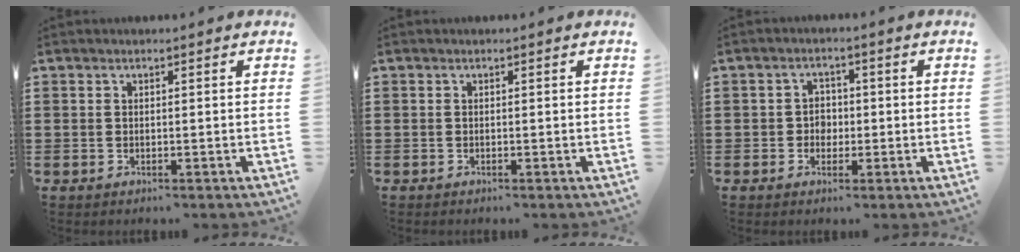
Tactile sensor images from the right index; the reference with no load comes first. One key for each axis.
{"total": 0.0}
{"total": 2.5, "fx": -0.5, "fy": 2.2, "fz": 1.0, "tx": -0.027, "ty": 0.006, "tz": -0.014}